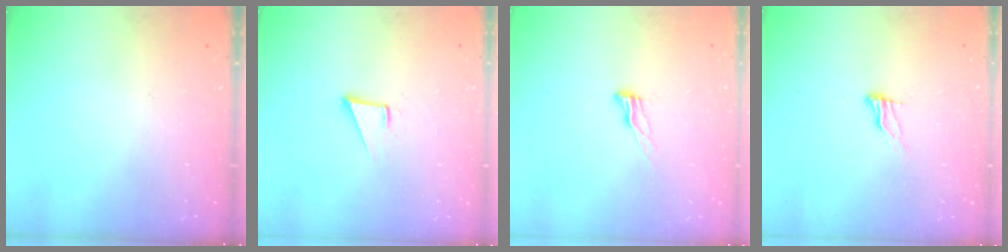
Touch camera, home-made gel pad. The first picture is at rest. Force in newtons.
{"total": 1.9, "press": 1.9, "slide": 0.1}
{"total": 6.9, "press": 6.9, "slide": 0.9}
{"total": 5.8, "press": 5.8, "slide": 0.5}